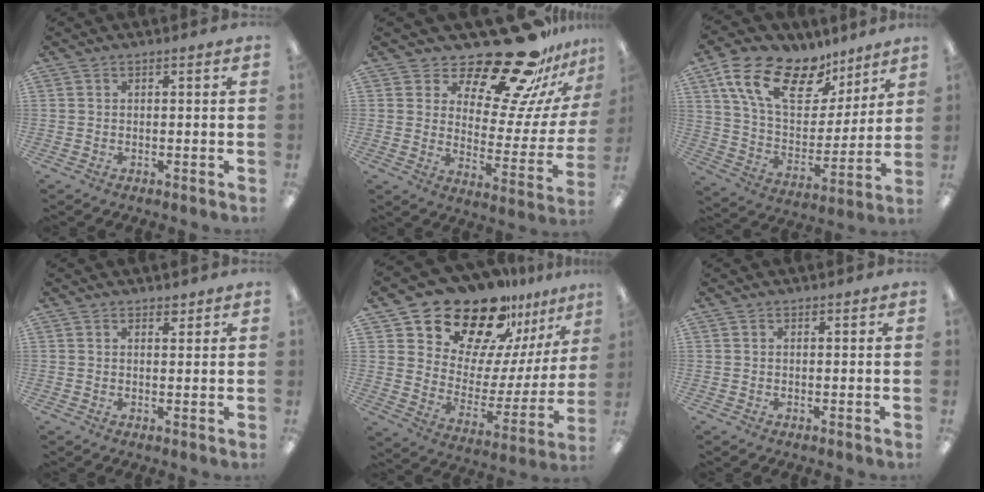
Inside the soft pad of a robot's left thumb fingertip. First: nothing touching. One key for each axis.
{"total": 22.3, "fx": 18.2, "fy": 6.4, "fz": 11.2, "tx": -0.161, "ty": -0.138, "tz": 0.298}
{"total": 20.2, "fx": 12.4, "fy": 10.7, "fz": 11.9, "tx": -0.223, "ty": -0.057, "tz": 0.225}
{"total": 1.7, "fx": 1.4, "fy": 0.9, "fz": 0.4, "tx": 0.007, "ty": -0.006, "tz": 0.023}
{"total": 22.4, "fx": 18.7, "fy": 10.1, "fz": 7.2, "tx": -0.126, "ty": -0.143, "tz": 0.333}
{"total": 0.0}